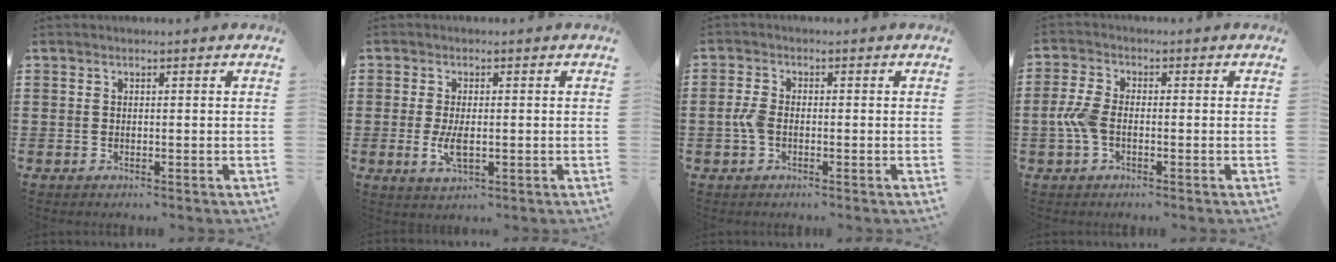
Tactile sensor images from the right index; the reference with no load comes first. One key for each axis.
{"total": 4.3, "fx": -0.5, "fy": 1.8, "fz": 3.8, "tx": -0.082, "ty": -0.003, "tz": -0.011}
{"total": 3.0, "fx": -0.7, "fy": 1.7, "fz": 2.4, "tx": -0.068, "ty": -0.005, "tz": -0.019}
{"total": 4.4, "fx": -1.1, "fy": 2.3, "fz": 3.6, "tx": -0.101, "ty": -0.006, "tz": -0.030}